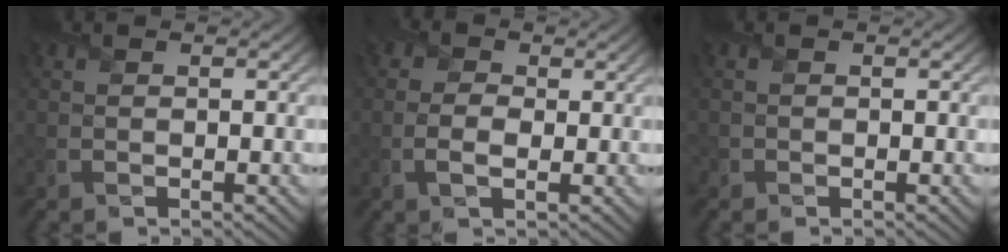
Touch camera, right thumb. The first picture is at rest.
{"total": 3.3, "force": [-0.2, 2.2, 2.5], "torque": [-0.058, 0.002, -0.010]}
{"total": 0.5, "force": [-0.5, 0.2, -0.1], "torque": [0.002, 0.000, -0.011]}